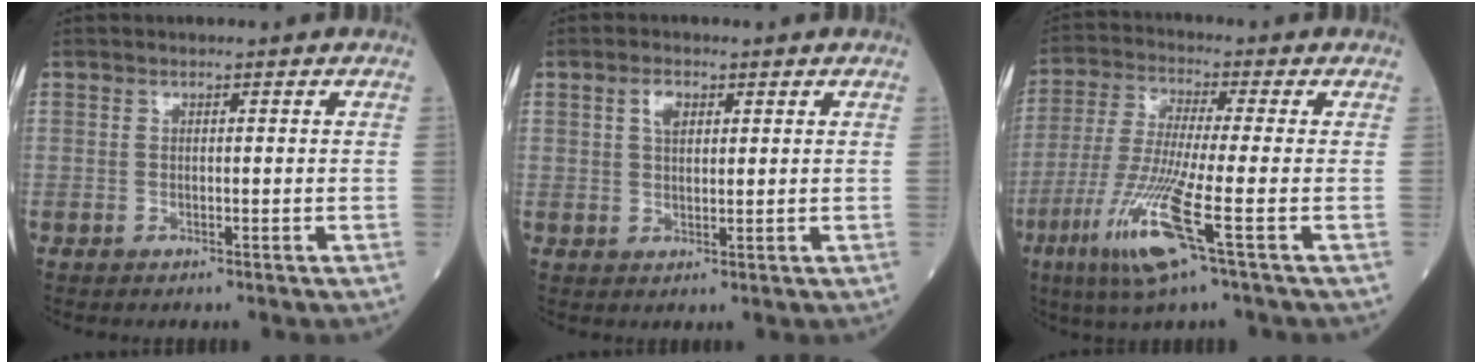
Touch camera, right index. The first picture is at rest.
{"total": 2.8, "force": [1.2, 1.5, 2.1], "torque": [-0.040, 0.005, 0.023]}
{"total": 11.7, "force": [-4.9, -0.5, 10.6], "torque": [-0.228, -0.031, -0.101]}